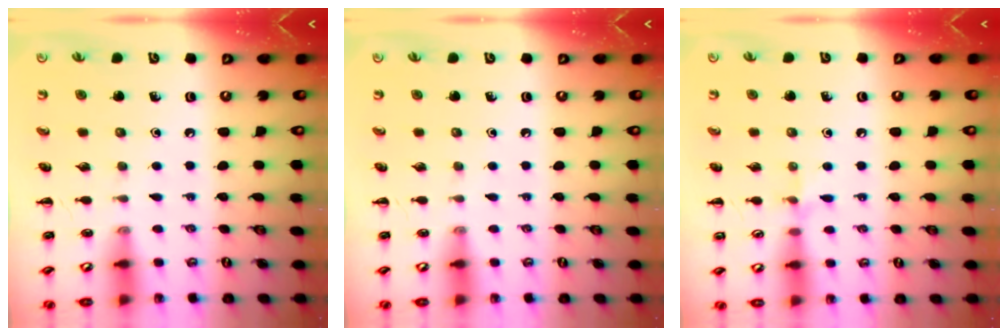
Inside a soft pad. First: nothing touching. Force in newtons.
{"total": 0.0}
{"total": 5.2, "press": 4.9, "slide": 1.6}